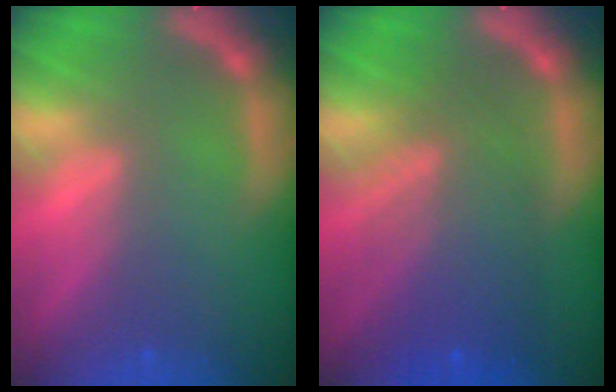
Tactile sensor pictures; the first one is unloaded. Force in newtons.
{"total": 7.6}